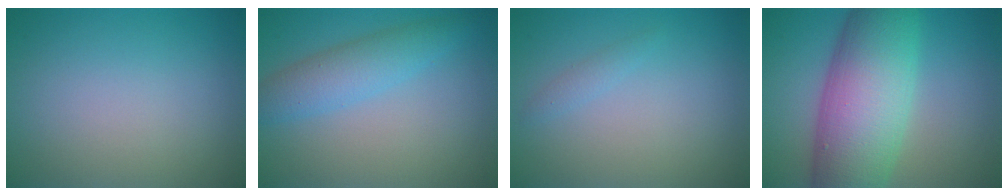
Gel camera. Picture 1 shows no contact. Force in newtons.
{"total": 3.6, "press": 3.6, "slide": 0.0}
{"total": 0.8, "press": 0.8, "slide": 0.1}
{"total": 11.7, "press": 11.7, "slide": 0.3}